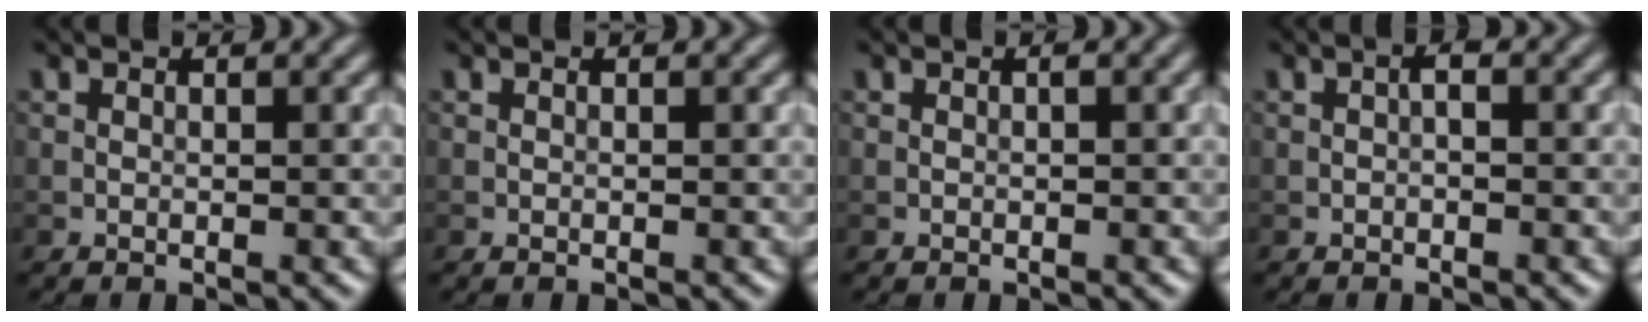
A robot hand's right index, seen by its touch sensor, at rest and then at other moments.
{"total": 0.0}
{"total": 0.5, "force": [0.0, 0.1, 0.5], "torque": [-0.010, 0.002, 0.001]}
{"total": 0.9, "force": [-0.2, 0.3, 0.8], "torque": [-0.014, 0.002, -0.004]}